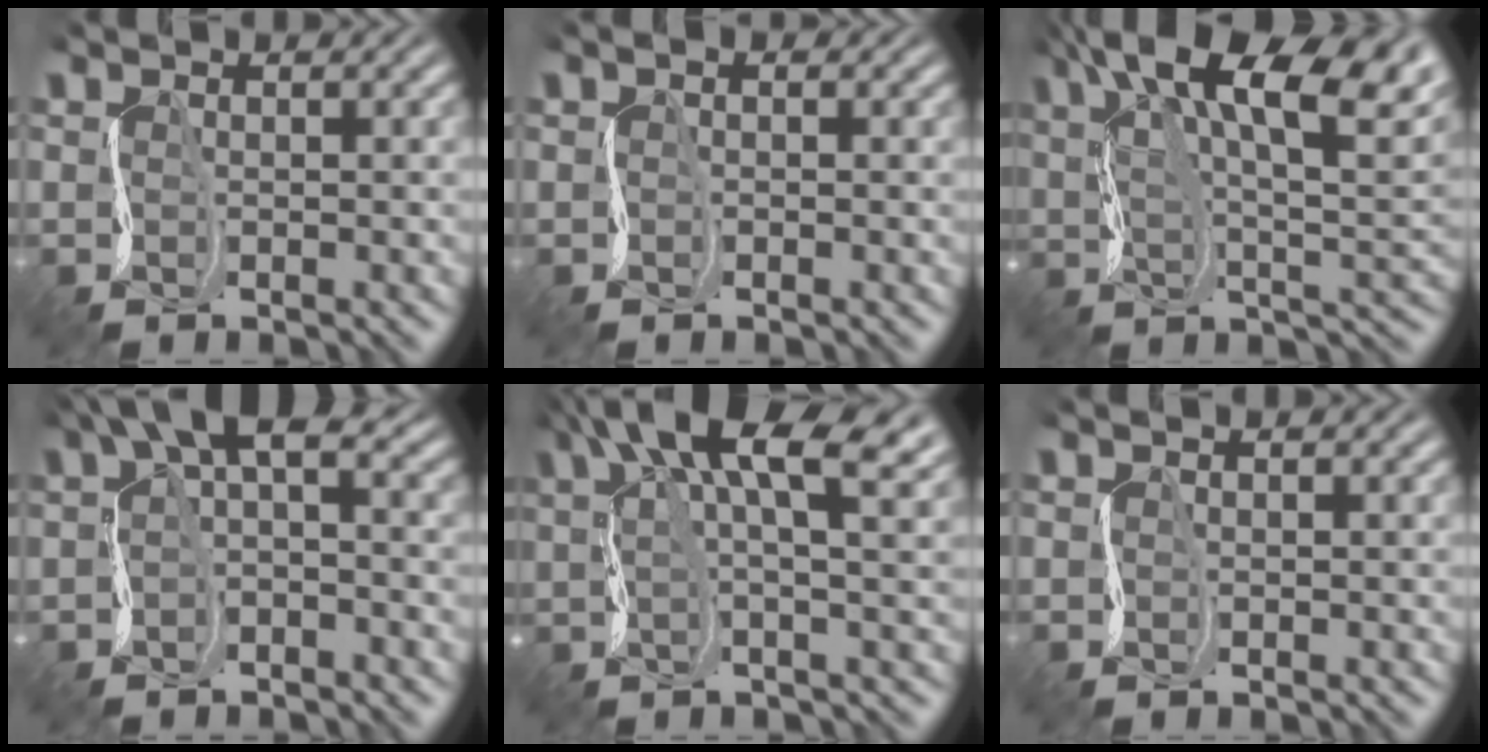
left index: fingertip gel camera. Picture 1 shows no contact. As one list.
[{"total": 0.5, "force": [0.0, 0.3, 0.4], "torque": [-0.007, 0.003, -0.003]}, {"total": 16.3, "force": [8.9, 5.7, 12.4], "torque": [-0.203, 0.027, 0.135]}, {"total": 5.1, "force": [1.5, 2.2, 4.4], "torque": [-0.068, 0.015, 0.012]}, {"total": 10.8, "force": [6.0, 3.0, 8.5], "torque": [-0.145, 0.022, 0.096]}, {"total": 1.0, "force": [0.6, 0.3, 0.7], "torque": [-0.010, 0.002, 0.009]}]